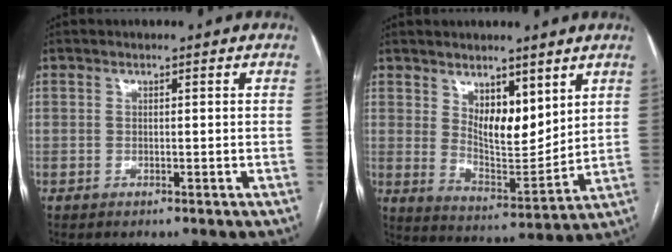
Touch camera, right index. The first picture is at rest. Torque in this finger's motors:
{"motor_torque": [0.15, 0.15, 0.13, 0.06]}